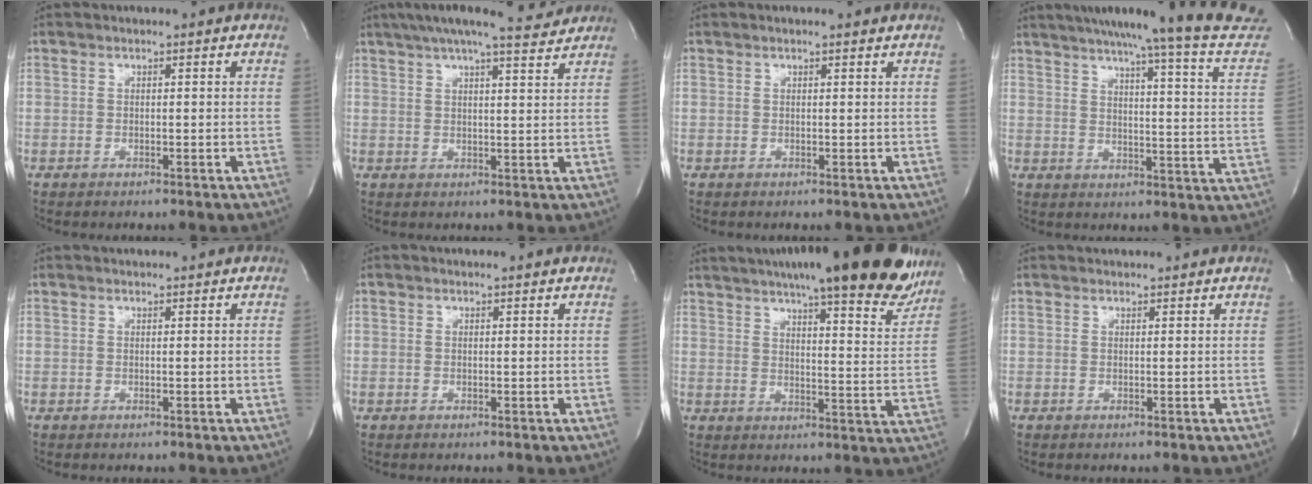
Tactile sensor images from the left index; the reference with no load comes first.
{"total": 12.4, "force": [11.0, 0.7, 5.5], "torque": [-0.094, 0.014, 0.151]}
{"total": 1.0, "force": [0.9, 0.1, 0.5], "torque": [-0.012, 0.006, 0.013]}
{"total": 25.1, "force": [23.0, -1.1, 9.9], "torque": [-0.149, -0.091, 0.274]}
{"total": 3.0, "force": [3.0, 0.3, 0.5], "torque": [-0.010, 0.025, 0.039]}
{"total": 3.0, "force": [2.9, 0.4, 0.6], "torque": [-0.015, 0.012, 0.029]}
{"total": 26.4, "force": [21.3, 4.2, 15.0], "torque": [-0.220, -0.016, 0.268]}
{"total": 4.6, "force": [4.5, 0.6, 0.8], "torque": [-0.014, 0.032, 0.055]}